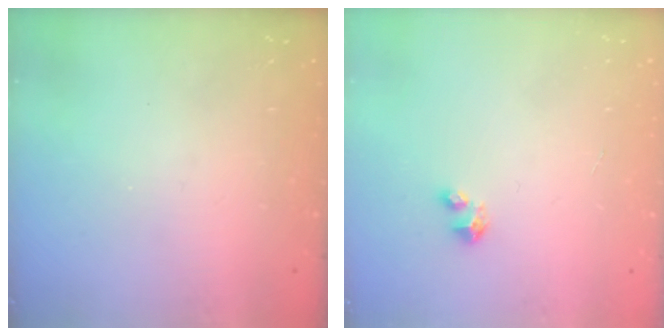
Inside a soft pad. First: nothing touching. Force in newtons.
{"total": 2.8, "press": 2.8, "slide": 0.1}